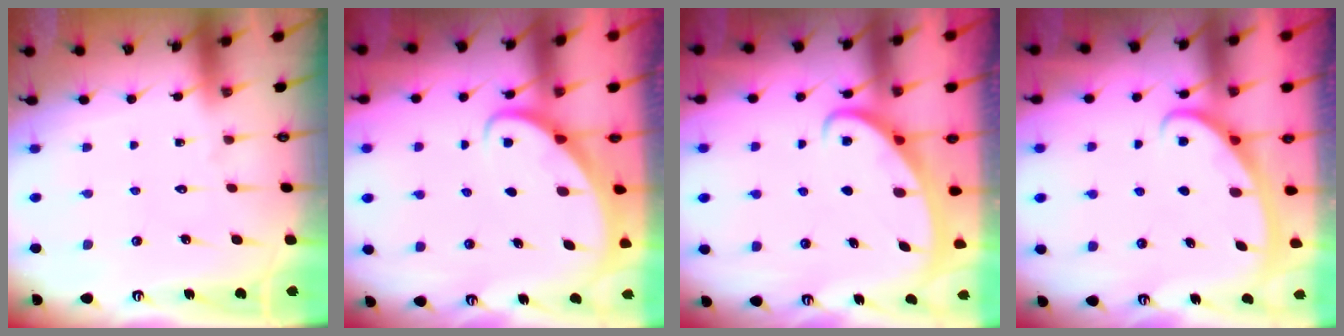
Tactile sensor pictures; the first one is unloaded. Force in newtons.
{"total": 2.2, "press": 2.2, "slide": 0.2}
{"total": 2.6, "press": 2.6, "slide": 0.3}
{"total": 2.8, "press": 2.8, "slide": 0.4}